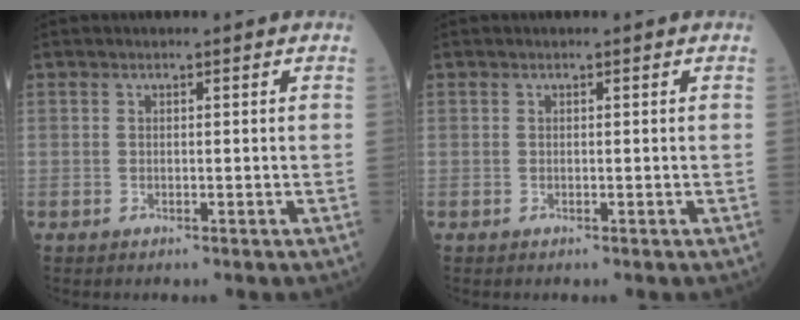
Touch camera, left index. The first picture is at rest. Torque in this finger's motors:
{"motor_torque": [-0.10, 0.10, 0.01, 0.00]}